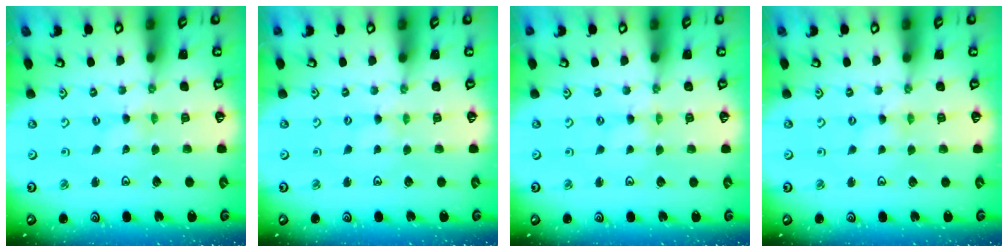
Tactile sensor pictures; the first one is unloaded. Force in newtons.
{"total": 0.6, "press": 0.5, "slide": 0.2}
{"total": 0.0}
{"total": 0.0}